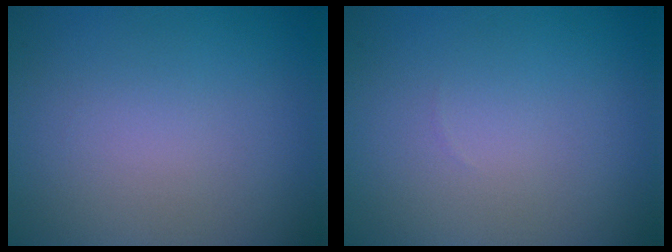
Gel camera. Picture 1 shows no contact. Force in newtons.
{"total": 0.0}